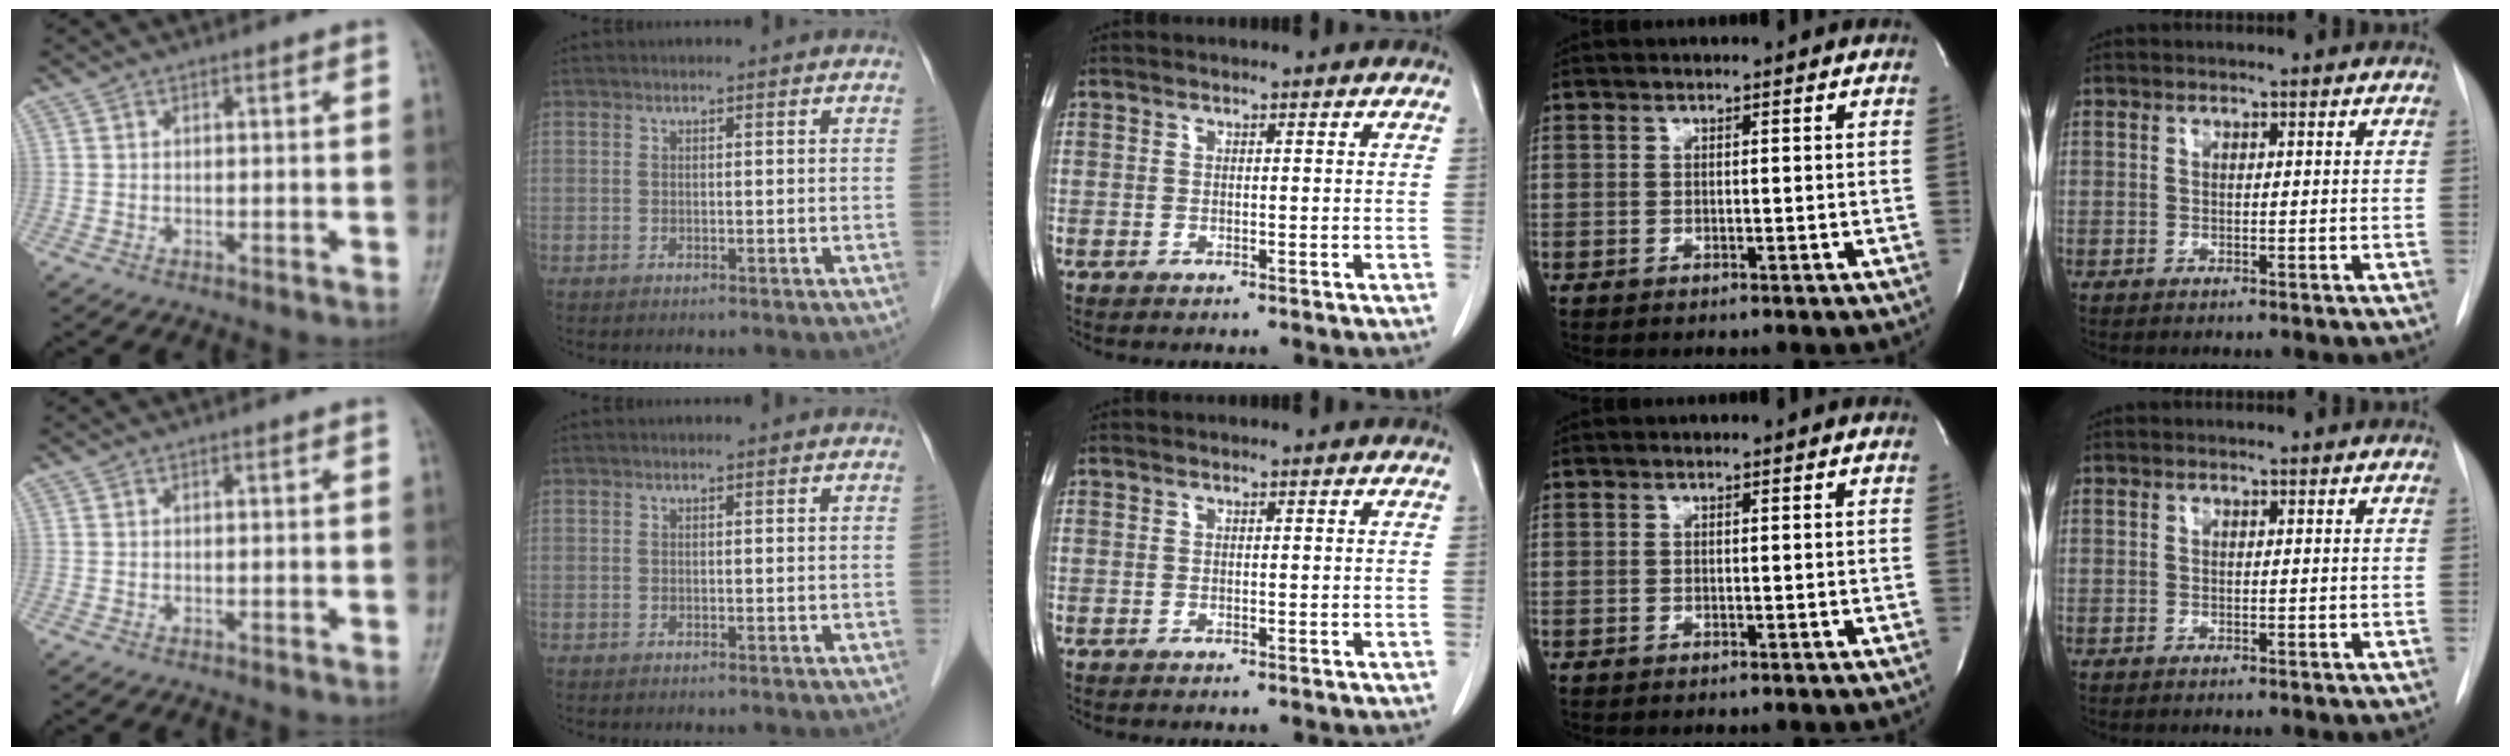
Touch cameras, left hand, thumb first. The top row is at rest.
{}